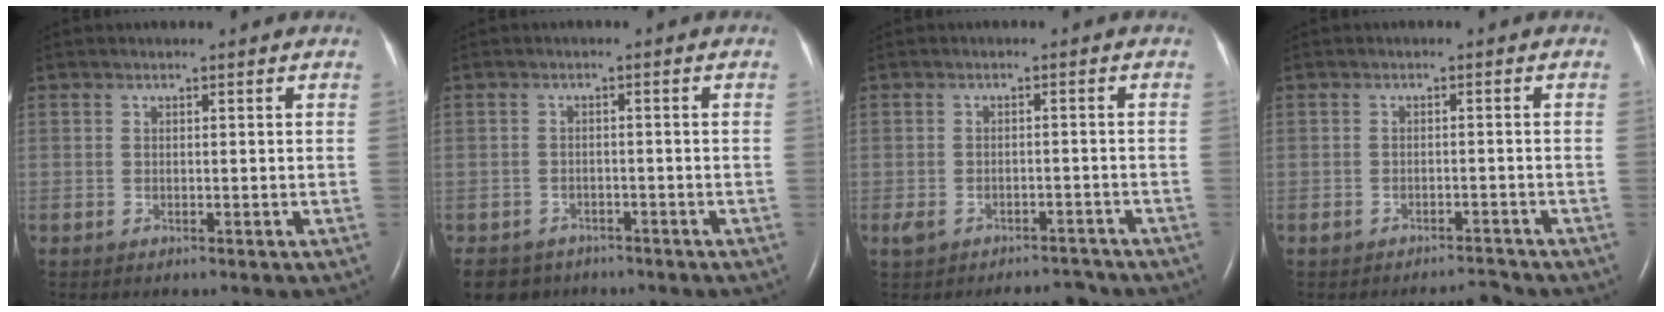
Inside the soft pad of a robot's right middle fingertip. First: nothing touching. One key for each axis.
{"total": 5.7, "fx": -4.4, "fy": 3.6, "fz": 0.5, "tx": -0.013, "ty": 0.000, "tz": -0.068}
{"total": 4.2, "fx": -3.3, "fy": 1.8, "fz": 2.0, "tx": -0.042, "ty": 0.008, "tz": -0.048}
{"total": 1.9, "fx": -1.9, "fy": 0.2, "fz": 0.3, "tx": -0.007, "ty": -0.001, "tz": -0.025}